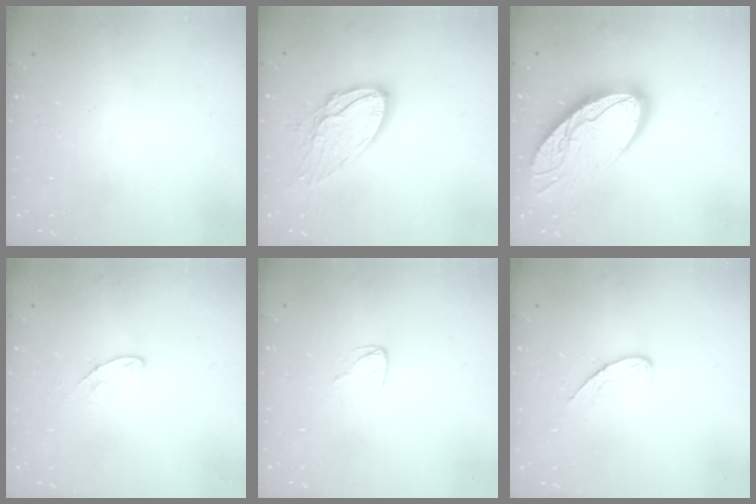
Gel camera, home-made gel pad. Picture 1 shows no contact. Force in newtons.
{"total": 13.6, "press": 13.5, "slide": 1.1}
{"total": 16.0, "press": 15.9, "slide": 1.5}
{"total": 5.2, "press": 5.1, "slide": 0.4}
{"total": 2.4, "press": 2.4, "slide": 0.2}
{"total": 5.5, "press": 5.5, "slide": 0.5}